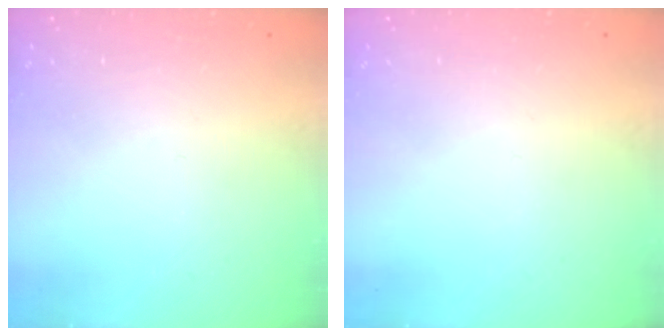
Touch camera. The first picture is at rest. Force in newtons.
{"total": 0.0}